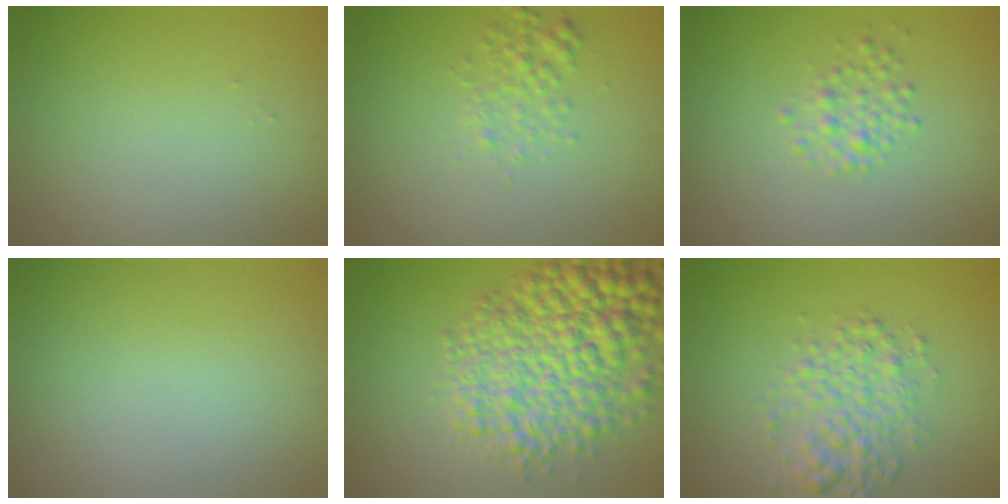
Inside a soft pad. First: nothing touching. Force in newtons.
{"total": 1.8, "press": 1.8, "slide": 0.1}
{"total": 1.8, "press": 1.8, "slide": 0.0}
{"total": 0.0}
{"total": 9.0, "press": 9.0, "slide": 0.2}
{"total": 3.6, "press": 3.6, "slide": 0.1}